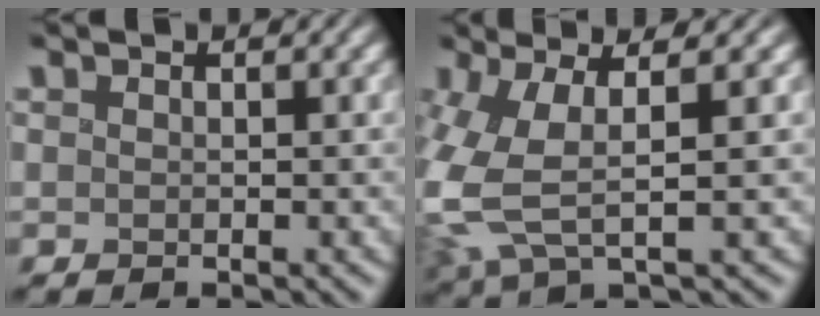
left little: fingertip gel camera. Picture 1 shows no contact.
{"total": 6.7, "force": [-0.7, 2.7, 6.0], "torque": [-0.152, 0.003, -0.014]}